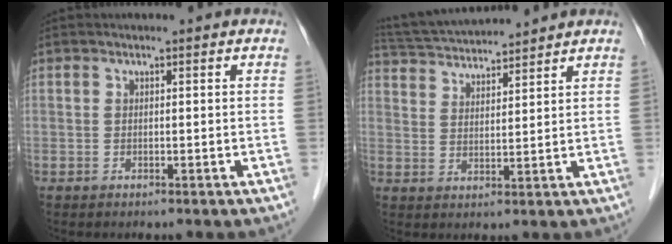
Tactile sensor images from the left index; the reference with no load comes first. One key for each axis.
{"total": 10.5, "fx": 10.0, "fy": 0.3, "fz": 3.2, "tx": -0.072, "ty": 0.026, "tz": 0.171}